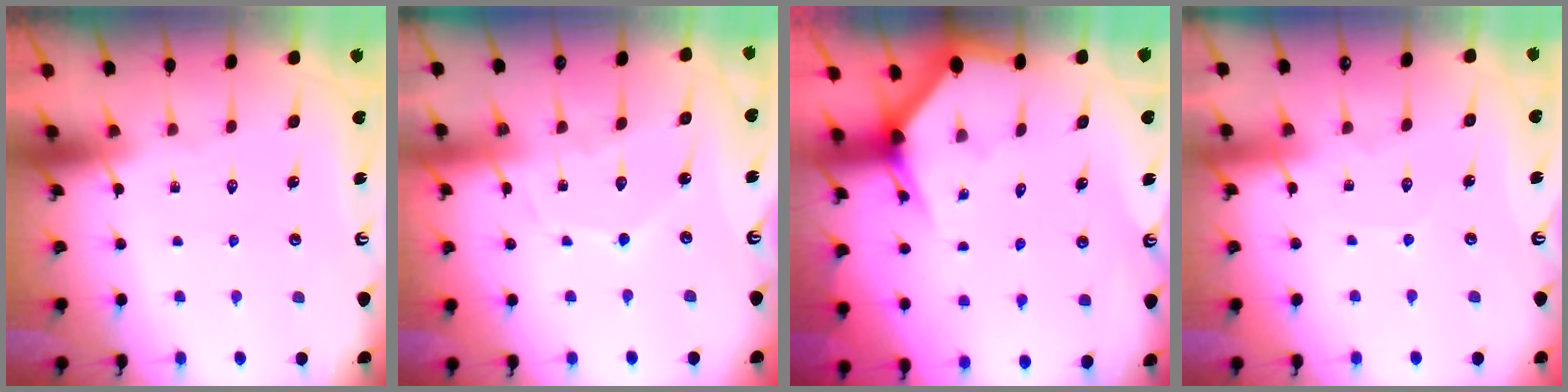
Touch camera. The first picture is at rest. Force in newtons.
{"total": 5.9, "press": 5.9, "slide": 0.5}
{"total": 2.8, "press": 2.8, "slide": 0.1}
{"total": 2.8, "press": 2.8, "slide": 0.3}